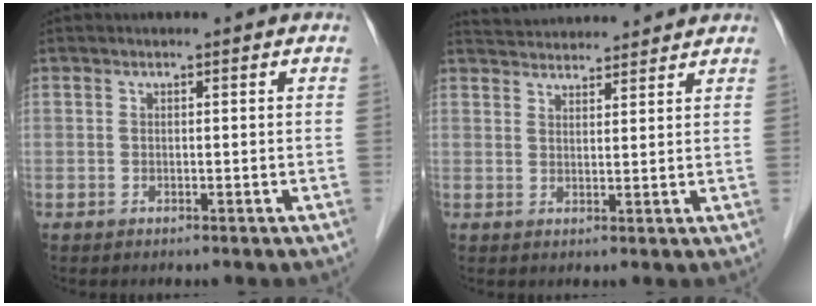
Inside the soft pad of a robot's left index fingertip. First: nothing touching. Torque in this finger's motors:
{"motor_torque": [-0.42, -0.77, 0.08, 0.05]}